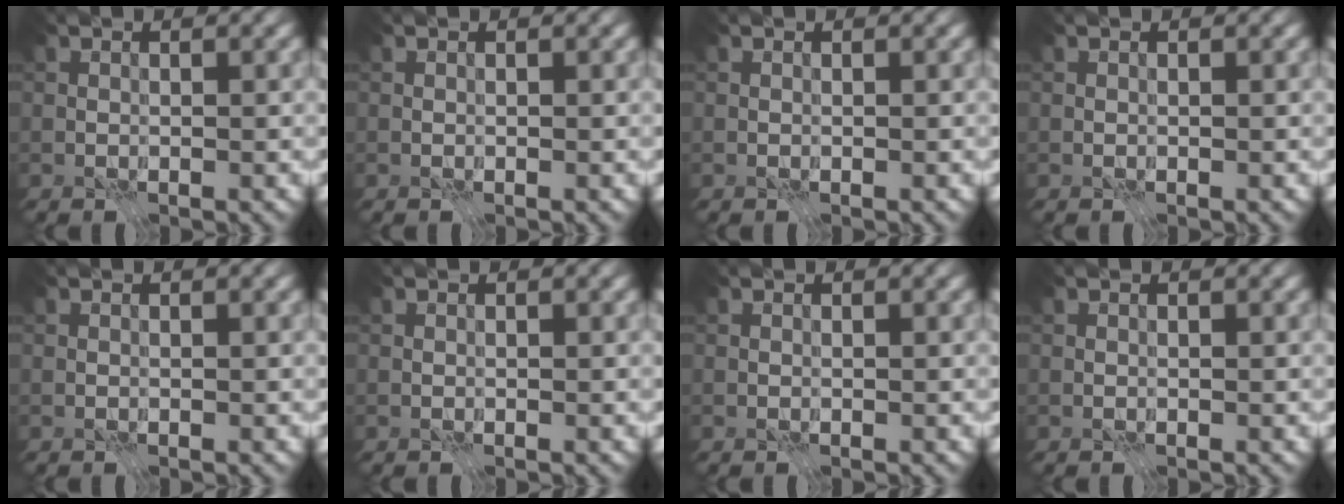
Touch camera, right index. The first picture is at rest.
{"total": 0.0}
{"total": 0.0}
{"total": 0.0}
{"total": 0.0}
{"total": 0.0}
{"total": 0.0}
{"total": 0.0}